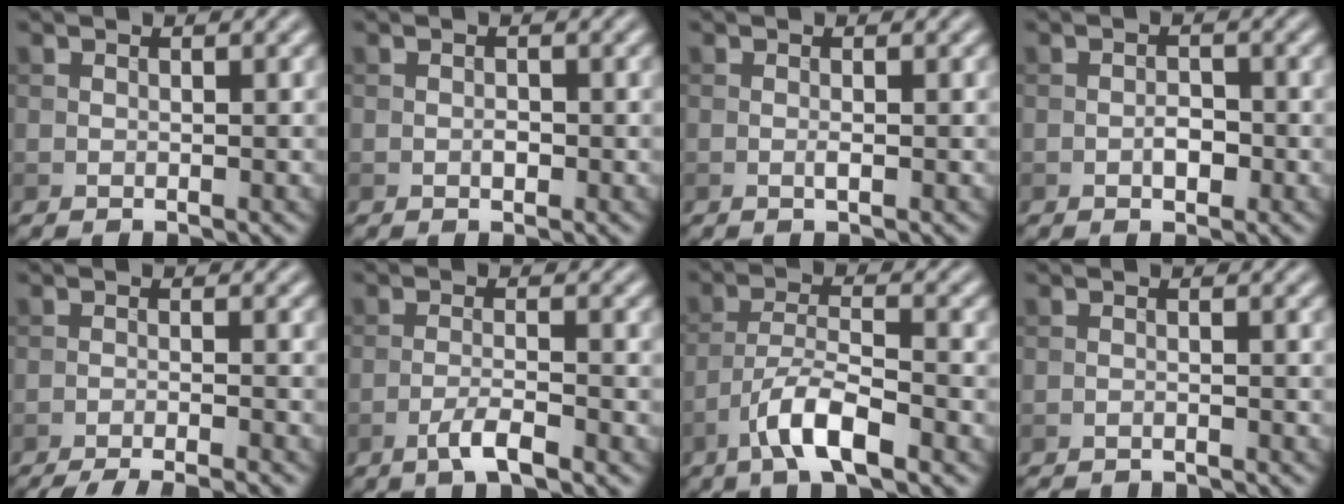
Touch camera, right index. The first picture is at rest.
{"total": 0.8, "force": [-0.3, 0.5, 0.6], "torque": [-0.008, 0.001, -0.004]}
{"total": 0.6, "force": [-0.2, 0.1, 0.6], "torque": [-0.014, -0.002, -0.005]}
{"total": 1.6, "force": [-0.6, 0.9, 1.2], "torque": [-0.019, 0.002, -0.011]}
{"total": 6.8, "force": [-6.0, 1.3, 2.9], "torque": [-0.038, -0.009, -0.090]}
{"total": 2.8, "force": [-1.8, 0.4, 2.1], "torque": [-0.040, 0.005, -0.039]}
{"total": 5.4, "force": [-3.3, 1.4, 4.1], "torque": [-0.076, 0.005, -0.066]}
{"total": 3.0, "force": [-2.9, 0.3, 0.5], "torque": [-0.015, -0.007, -0.046]}